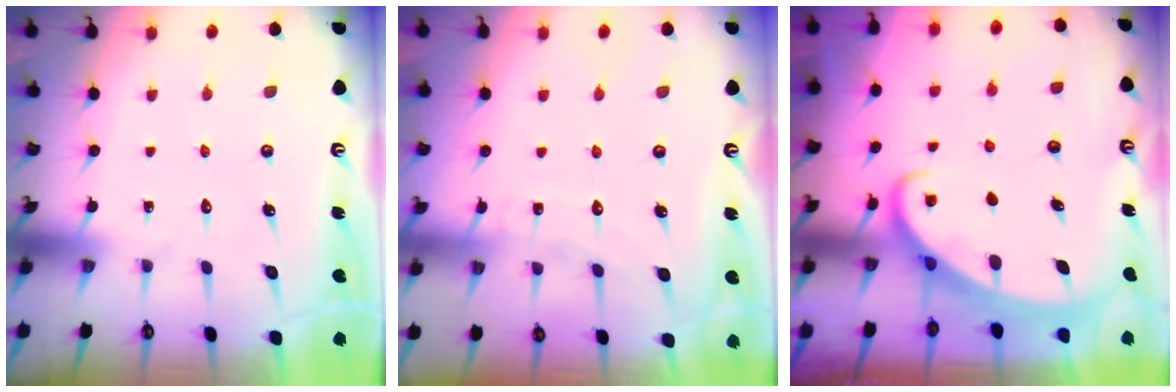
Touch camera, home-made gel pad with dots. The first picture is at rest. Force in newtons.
{"total": 5.1, "press": 5.0, "slide": 0.7}
{"total": 2.5, "press": 2.5, "slide": 0.3}